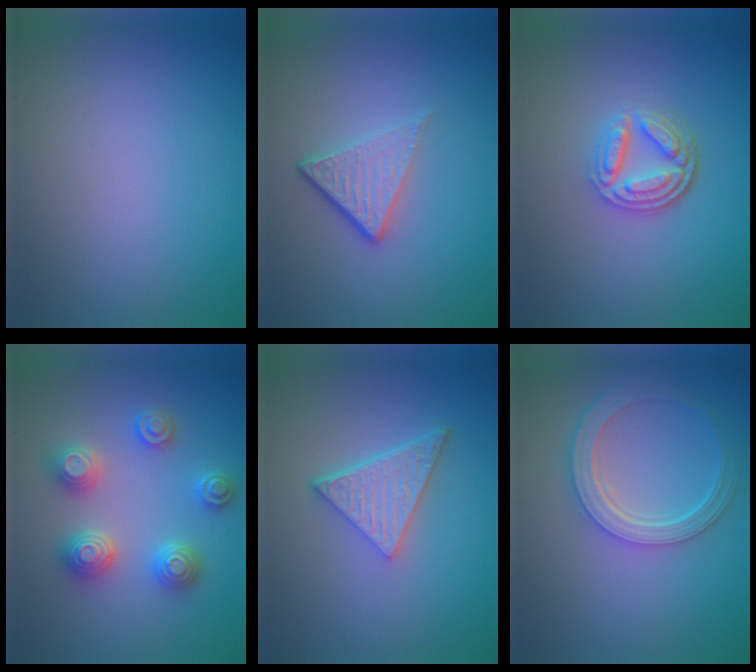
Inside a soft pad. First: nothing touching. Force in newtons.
{"total": 4.2, "press": 2.6, "slide": 3.3}
{"total": 4.3, "press": 3.4, "slide": 2.7}
{"total": 4.8, "press": 4.8, "slide": 0.6}
{"total": 4.9, "press": 3.5, "slide": 3.5}
{"total": 4.7, "press": 3.7, "slide": 3.0}